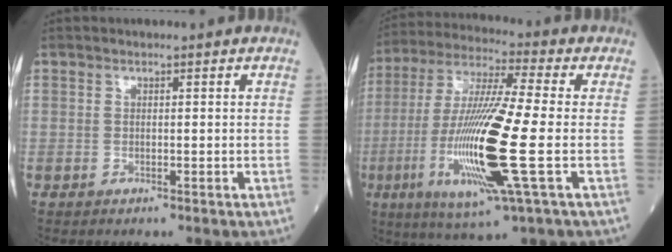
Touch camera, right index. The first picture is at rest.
{"total": 19.2, "force": [-3.8, 1.0, 18.8], "torque": [-0.396, -0.019, -0.075]}